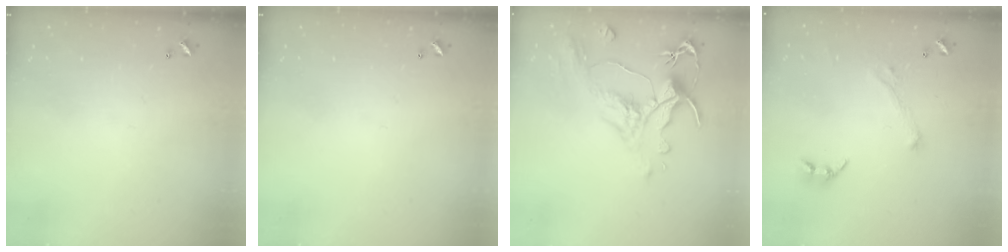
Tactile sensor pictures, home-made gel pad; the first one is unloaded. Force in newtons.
{"total": 0.0}
{"total": 1.6, "press": 0.4, "slide": 1.6}
{"total": 2.9, "press": 2.8, "slide": 0.8}